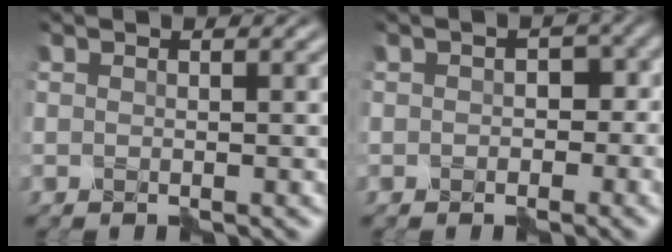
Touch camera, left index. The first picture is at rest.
{"total": 1.8, "force": [-0.3, 1.5, 1.0], "torque": [-0.006, -0.002, -0.006]}